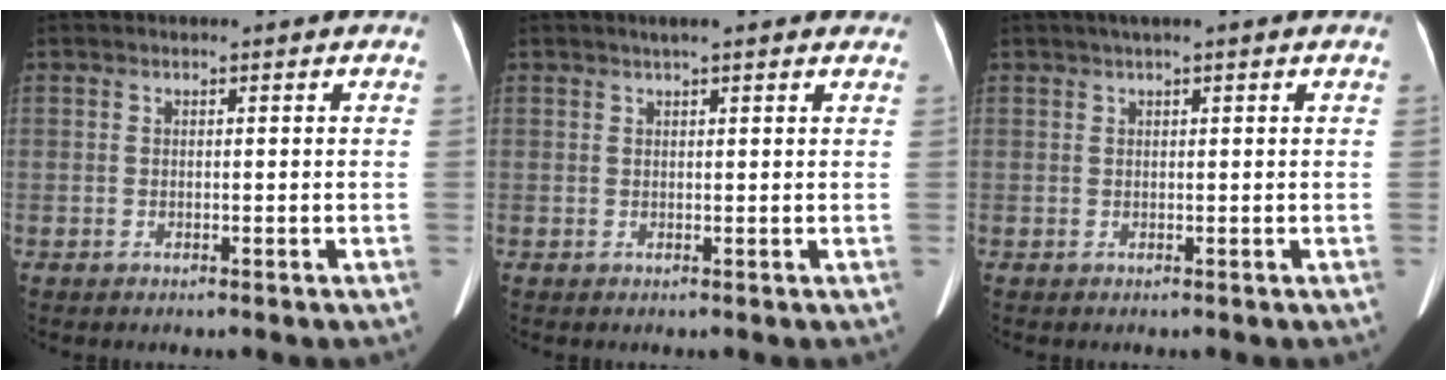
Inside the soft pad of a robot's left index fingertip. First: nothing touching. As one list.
[{"total": 5.3, "force": [4.2, 1.0, 3.1], "torque": [-0.038, 0.027, 0.052]}, {"total": 2.5, "force": [1.6, 0.0, 1.9], "torque": [-0.035, 0.020, 0.027]}]